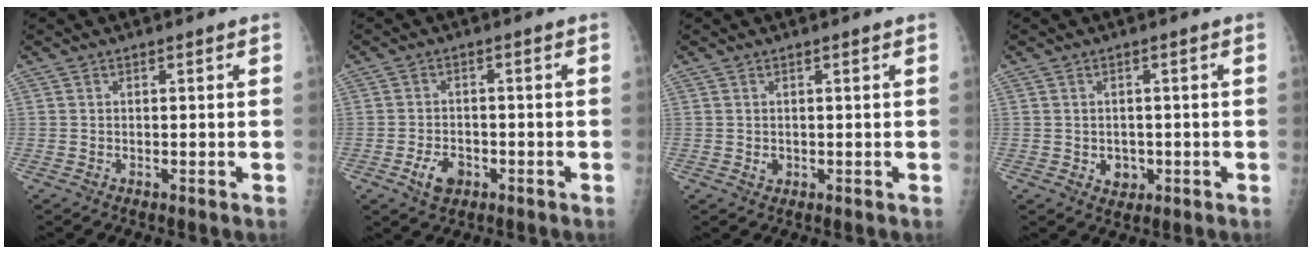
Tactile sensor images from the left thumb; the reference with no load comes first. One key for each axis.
{"total": 4.2, "fx": -1.8, "fy": 2.8, "fz": 2.5, "tx": -0.039, "ty": 0.007, "tz": -0.027}
{"total": 1.2, "fx": 0.5, "fy": 0.7, "fz": 0.8, "tx": -0.008, "ty": -0.004, "tz": 0.013}
{"total": 2.6, "fx": -0.4, "fy": 2.3, "fz": 1.3, "tx": -0.007, "ty": 0.001, "tz": 0.003}